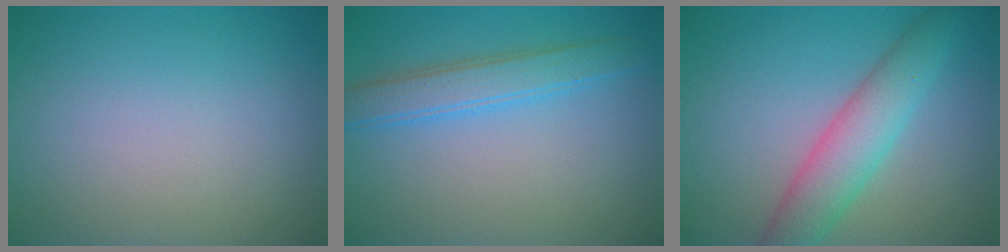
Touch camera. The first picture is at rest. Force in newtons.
{"total": 2.4, "press": 2.4, "slide": 0.2}
{"total": 5.0, "press": 5.0, "slide": 0.1}